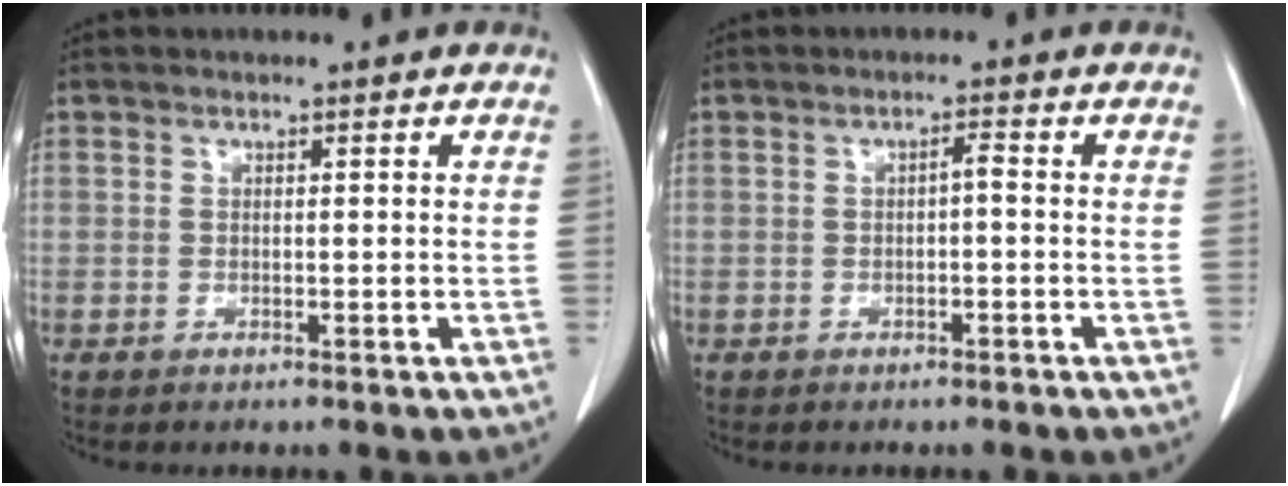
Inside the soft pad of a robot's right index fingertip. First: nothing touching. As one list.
[{"total": 1.3, "force": [-0.3, 0.2, 1.3], "torque": [-0.020, 0.003, -0.005]}]